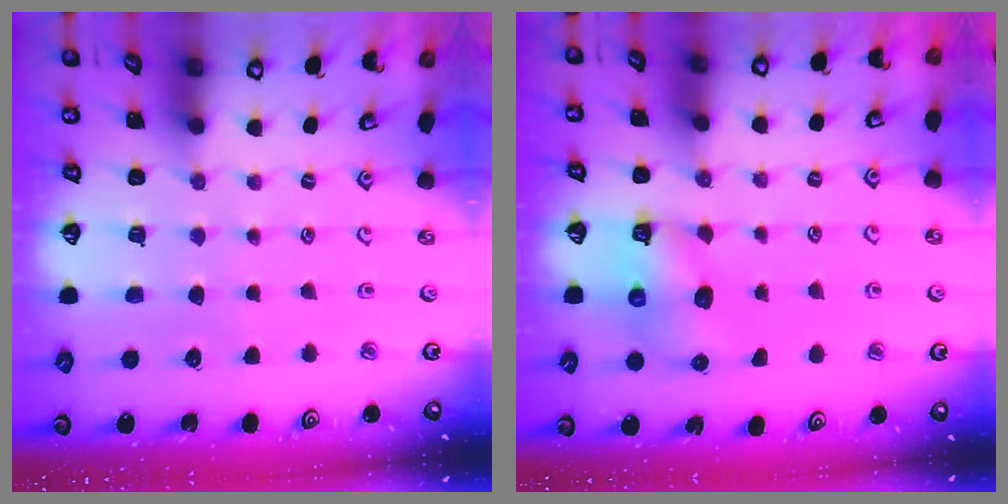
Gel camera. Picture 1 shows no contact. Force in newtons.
{"total": 6.4, "press": 6.3, "slide": 0.8}